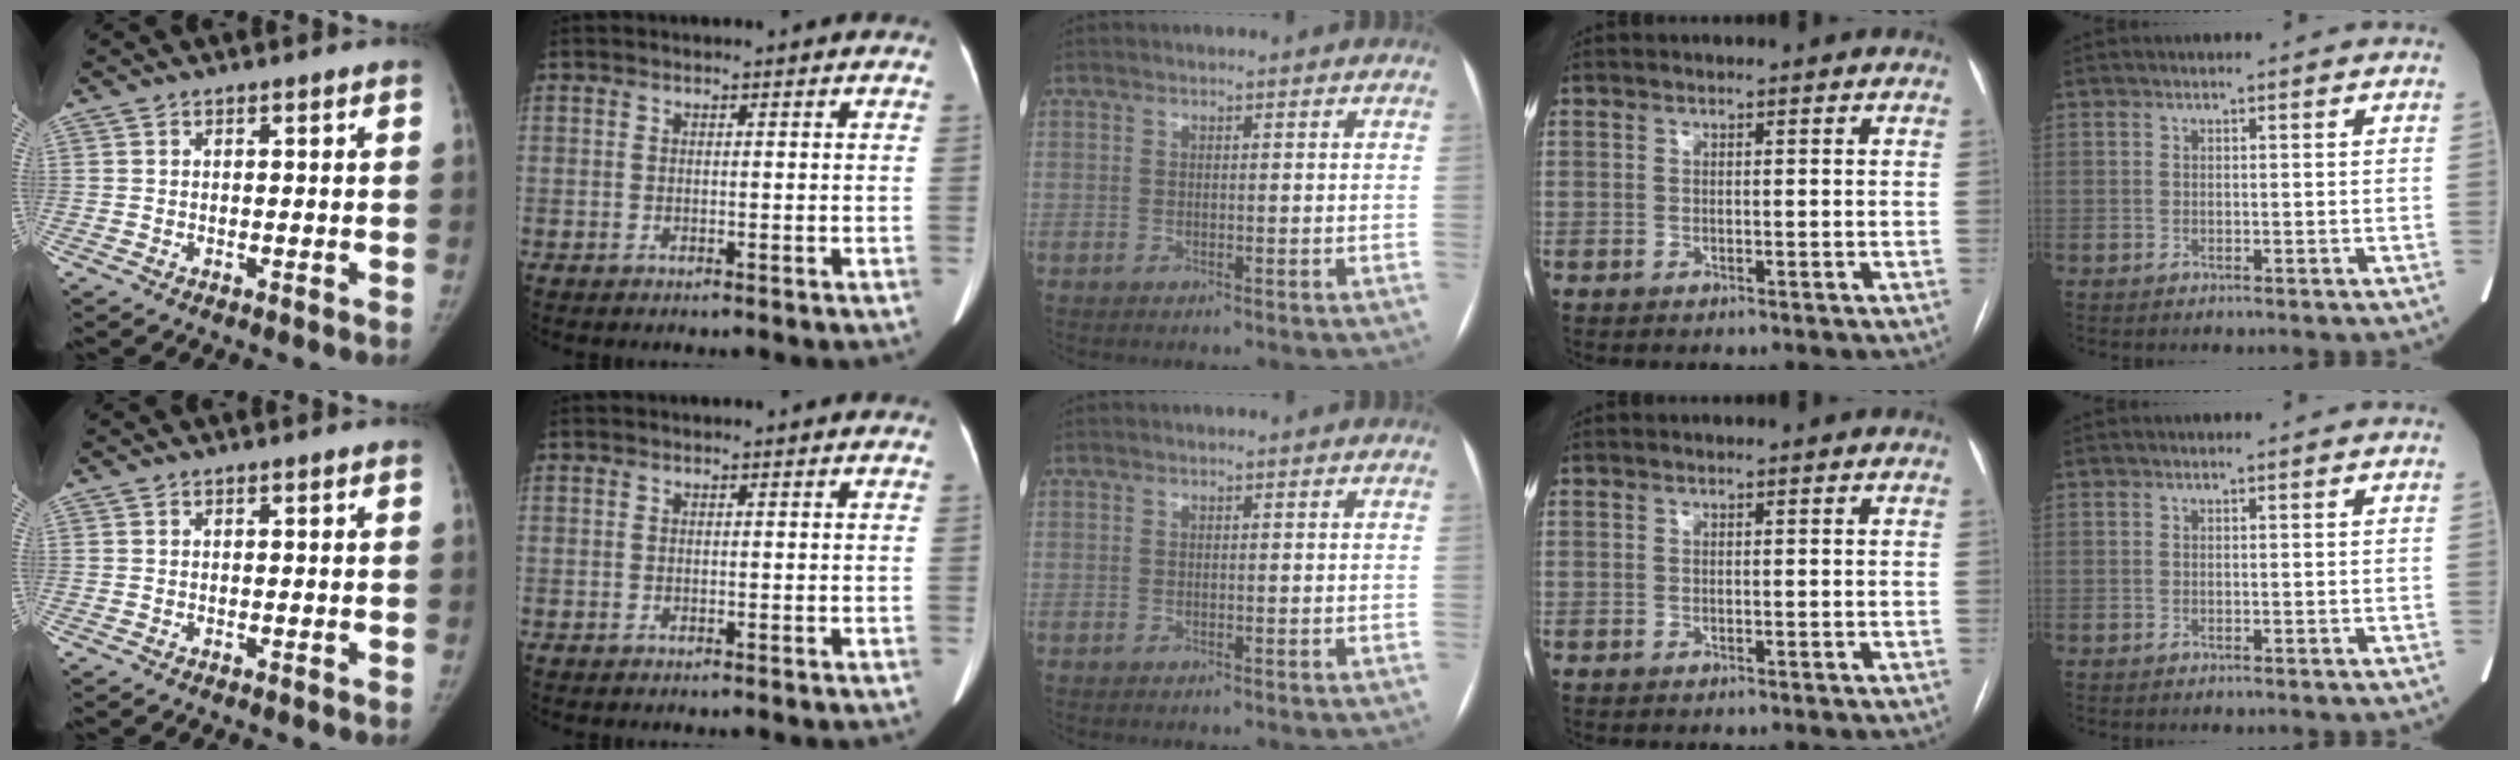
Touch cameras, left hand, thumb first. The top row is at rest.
{}